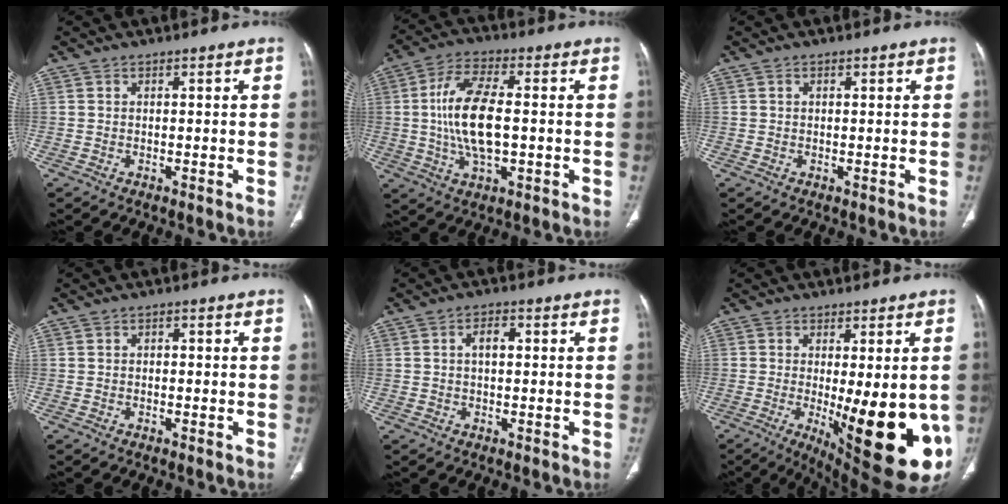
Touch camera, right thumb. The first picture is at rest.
{"total": 13.7, "force": [0.0, 6.0, 12.3], "torque": [-0.245, 0.008, -0.001]}
{"total": 0.5, "force": [0.2, 0.3, 0.3], "torque": [-0.005, 0.000, 0.003]}
{"total": 0.8, "force": [-0.1, 0.5, 0.5], "torque": [-0.005, 0.003, -0.005]}
{"total": 3.2, "force": [0.4, 1.7, 2.6], "torque": [-0.045, 0.010, 0.005]}
{"total": 20.6, "force": [-4.6, 6.5, 19.0], "torque": [-0.205, -0.030, -0.039]}